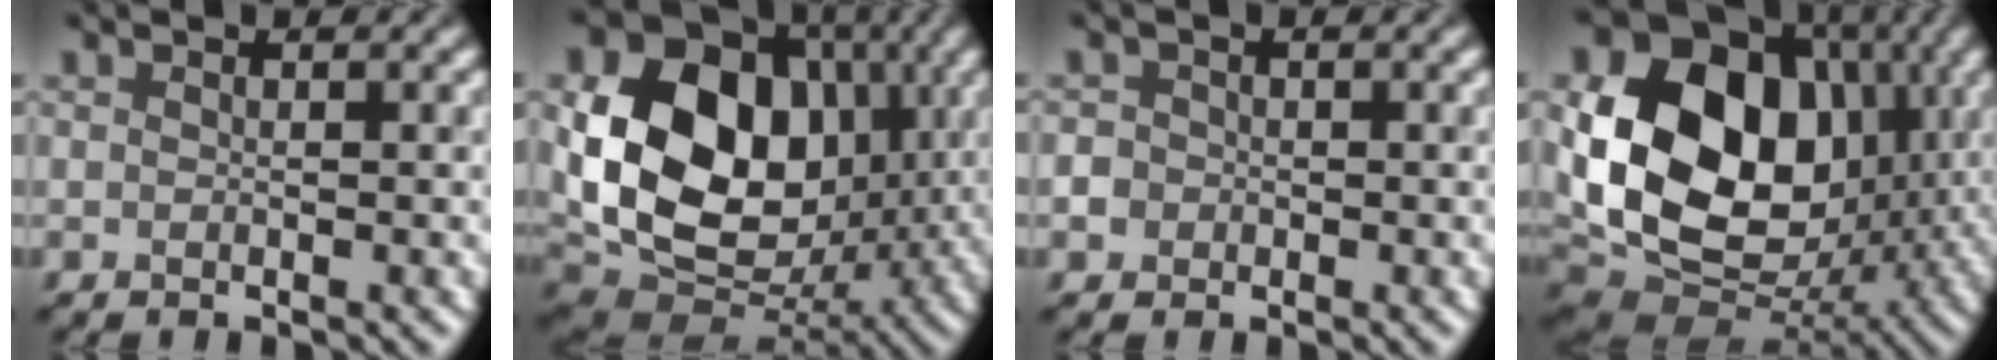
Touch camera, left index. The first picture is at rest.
{"total": 14.1, "force": [1.5, 10.9, 8.8], "torque": [-0.152, -0.009, 0.022]}
{"total": 1.7, "force": [-0.6, 1.6, 0.1], "torque": [0.009, 0.005, -0.012]}
{"total": 15.7, "force": [1.9, 12.1, 9.8], "torque": [-0.180, -0.009, 0.031]}